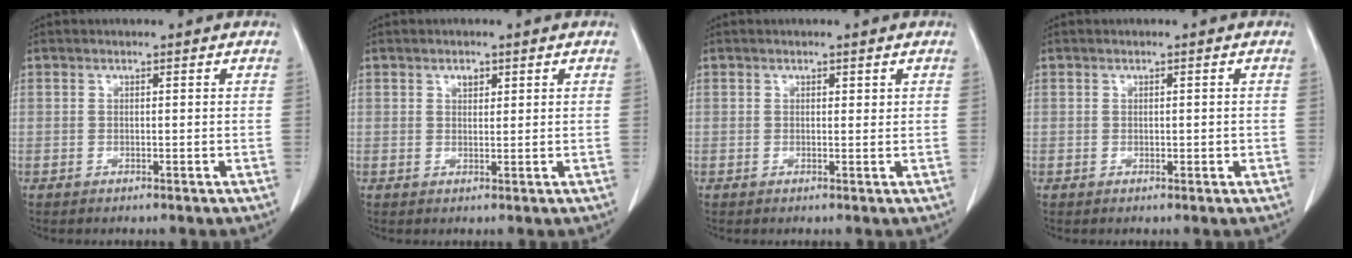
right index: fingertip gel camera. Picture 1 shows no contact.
{"total": 1.5, "force": [0.9, 0.8, 0.8], "torque": [-0.012, 0.000, 0.013]}
{"total": 1.8, "force": [0.9, 1.2, 1.1], "torque": [-0.008, -0.005, 0.013]}
{"total": 1.0, "force": [-0.1, 0.7, 0.7], "torque": [-0.007, 0.003, 0.001]}